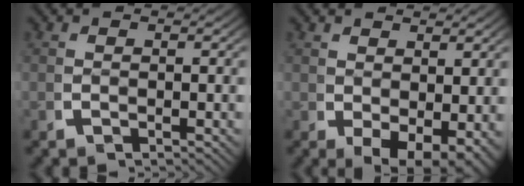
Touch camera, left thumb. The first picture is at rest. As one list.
[{"total": 4.6, "force": [-0.9, 3.2, 3.3], "torque": [-0.064, -0.046, 0.014]}]